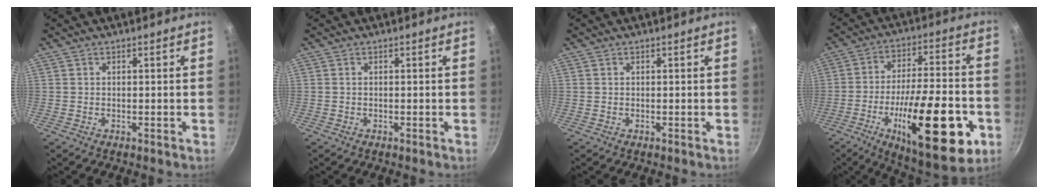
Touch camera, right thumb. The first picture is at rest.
{"total": 0.0}
{"total": 0.0}
{"total": 26.0, "force": [-9.1, 8.6, 22.8], "torque": [-0.323, 0.022, -0.132]}